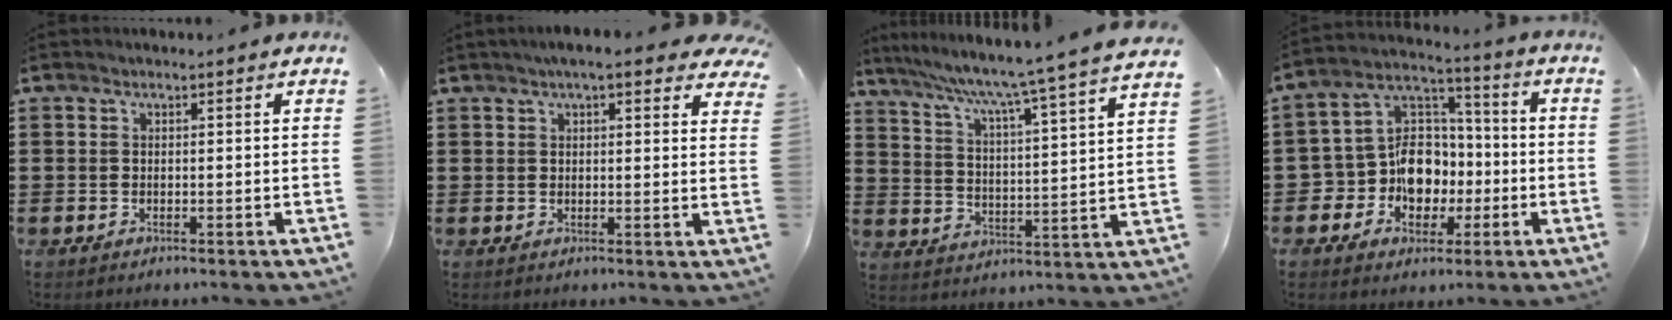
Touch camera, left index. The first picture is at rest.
{"total": 4.4, "force": [3.5, 0.5, 2.7], "torque": [-0.055, -0.002, 0.061]}
{"total": 5.9, "force": [4.9, -1.3, 3.0], "torque": [-0.079, -0.047, 0.069]}
{"total": 11.0, "force": [-2.8, 9.5, 4.8], "torque": [-0.115, 0.016, -0.048]}